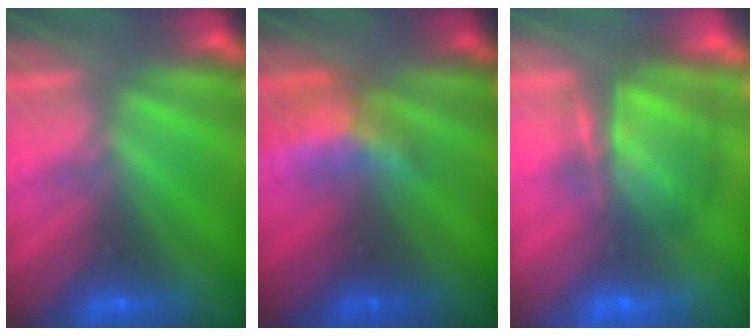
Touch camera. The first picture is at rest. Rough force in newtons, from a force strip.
{"total": 2.3}
{"total": 7.2}